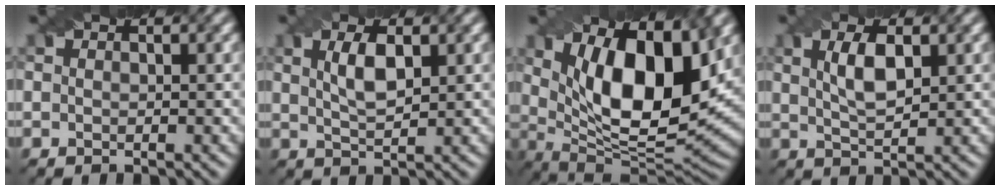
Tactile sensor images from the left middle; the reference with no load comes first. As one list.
[{"total": 2.9, "force": [0.9, 1.0, 2.6], "torque": [-0.054, 0.005, 0.020]}, {"total": 13.0, "force": [4.0, 5.2, 11.2], "torque": [-0.166, -0.008, 0.068]}, {"total": 3.2, "force": [0.9, 1.2, 2.9], "torque": [-0.062, 0.006, 0.021]}]